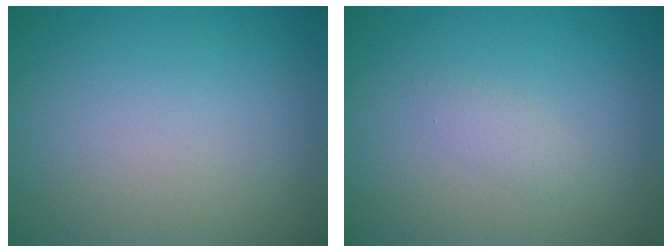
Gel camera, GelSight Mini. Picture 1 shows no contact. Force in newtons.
{"total": 1.0, "press": 1.0, "slide": 0.1}